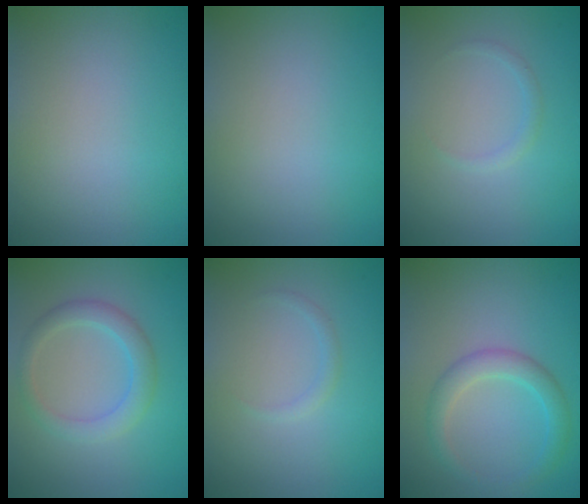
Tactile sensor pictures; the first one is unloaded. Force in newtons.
{"total": 0.0}
{"total": 0.8, "press": 0.8, "slide": 0.0}
{"total": 2.8, "press": 2.8, "slide": 0.2}
{"total": 0.7, "press": 0.7, "slide": 0.1}
{"total": 2.8, "press": 2.8, "slide": 0.0}